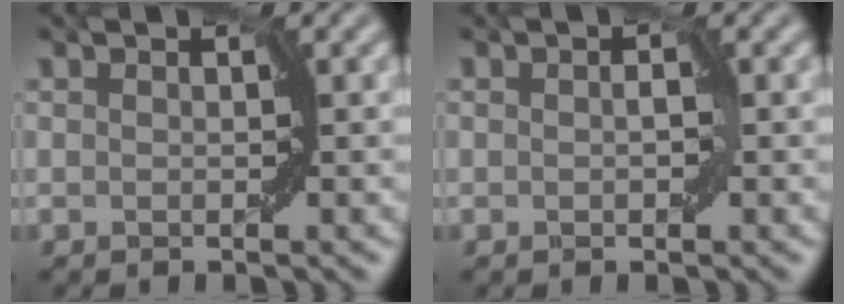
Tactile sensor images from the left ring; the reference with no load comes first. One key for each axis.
{"total": 1.0, "fx": 0.1, "fy": 0.6, "fz": 0.7, "tx": -0.008, "ty": 0.004, "tz": -0.009}